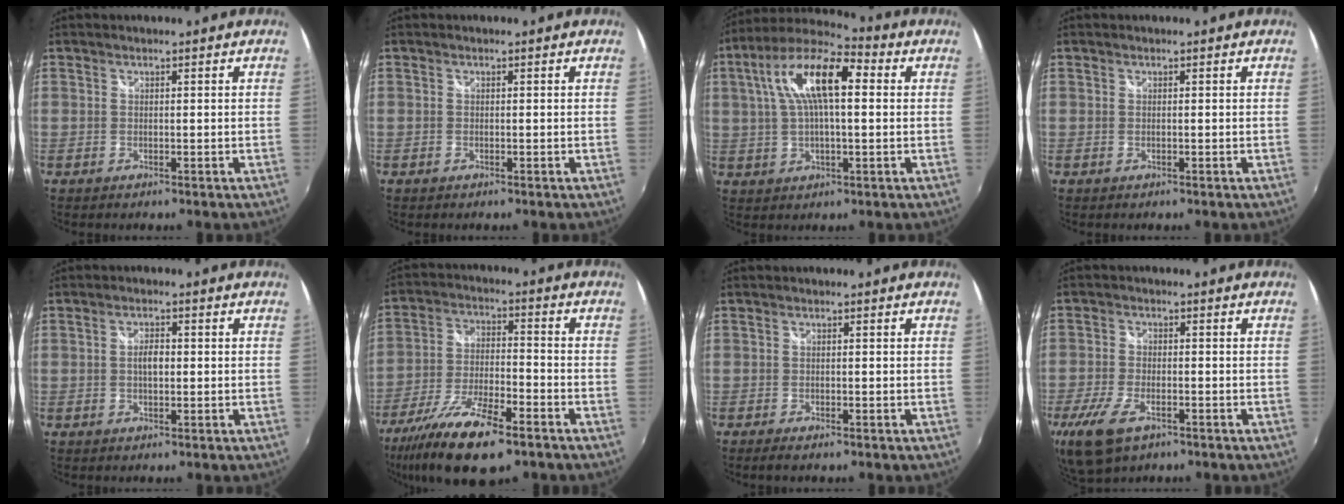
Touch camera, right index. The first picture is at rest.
{"total": 0.0}
{"total": 15.1, "force": [3.4, 5.5, 13.6], "torque": [-0.253, 0.029, 0.049]}
{"total": 0.0}
{"total": 2.7, "force": [0.0, 1.4, 2.4], "torque": [-0.042, 0.004, -0.002]}
{"total": 17.2, "force": [-11.7, 5.0, 11.6], "torque": [-0.238, -0.043, -0.212]}
{"total": 1.7, "force": [-1.3, 0.4, 1.0], "torque": [-0.024, -0.006, -0.025]}
{"total": 11.4, "force": [-6.3, 5.7, 7.5], "torque": [-0.186, -0.032, -0.114]}